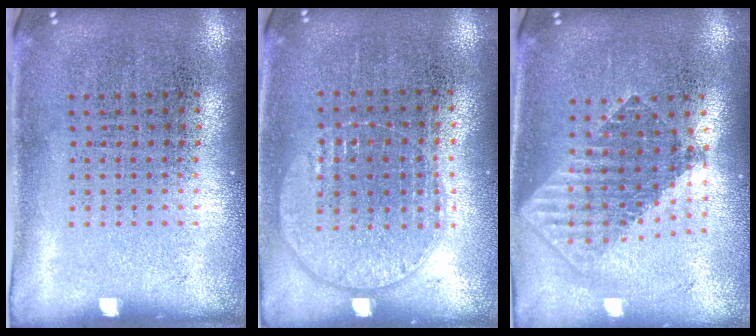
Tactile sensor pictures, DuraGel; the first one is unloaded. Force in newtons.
{"total": 1.0, "press": 0.9, "slide": 0.4}
{"total": 1.8, "press": 1.5, "slide": 1.0}